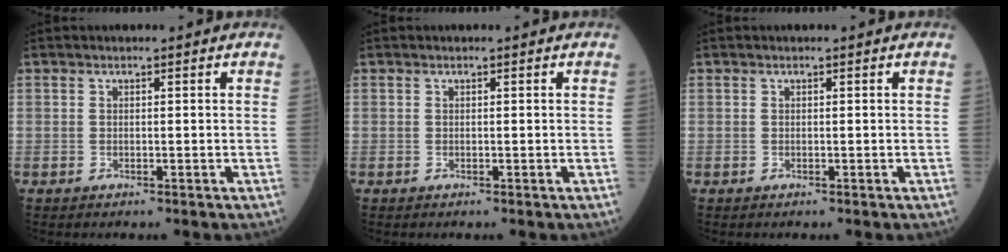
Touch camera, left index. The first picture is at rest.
{"total": 0.0}
{"total": 0.0}